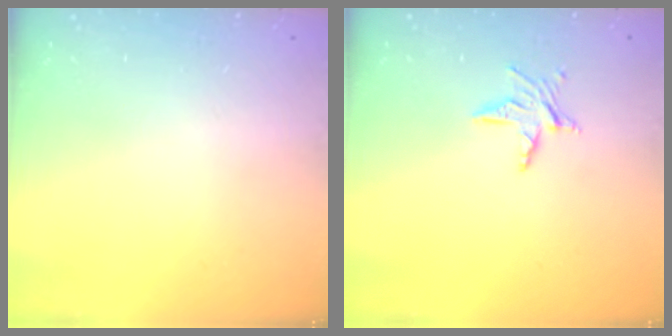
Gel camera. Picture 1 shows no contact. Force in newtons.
{"total": 5.7, "press": 5.7, "slide": 0.1}